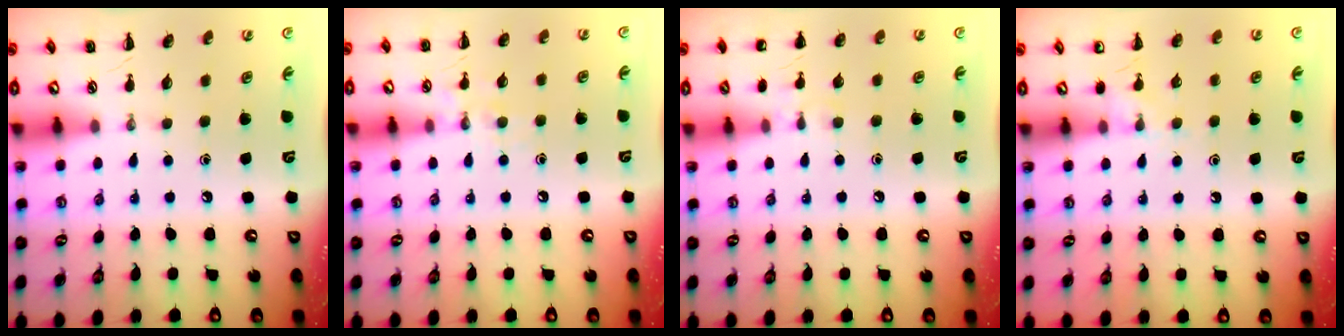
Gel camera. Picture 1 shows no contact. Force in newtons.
{"total": 7.1, "press": 7.0, "slide": 1.2}
{"total": 5.8, "press": 5.5, "slide": 1.9}
{"total": 6.4, "press": 6.1, "slide": 1.9}